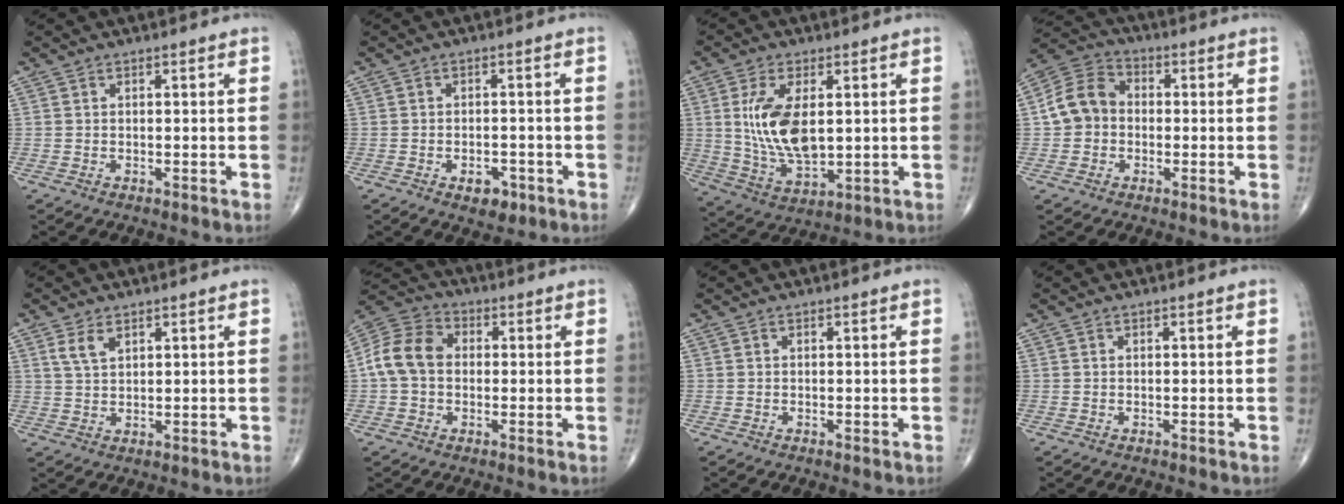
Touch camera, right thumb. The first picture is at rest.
{"total": 4.2, "force": [-2.0, 2.5, 2.7], "torque": [-0.026, 0.009, -0.025]}
{"total": 12.6, "force": [1.9, 6.3, 10.8], "torque": [-0.203, -0.018, 0.046]}
{"total": 8.8, "force": [-0.5, 7.4, 4.8], "torque": [-0.076, 0.030, -0.024]}
{"total": 3.6, "force": [2.0, 1.9, 2.3], "torque": [-0.041, -0.006, 0.045]}
{"total": 10.1, "force": [0.1, 7.8, 6.5], "torque": [-0.119, 0.033, -0.010]}
{"total": 0.0}
{"total": 0.0}